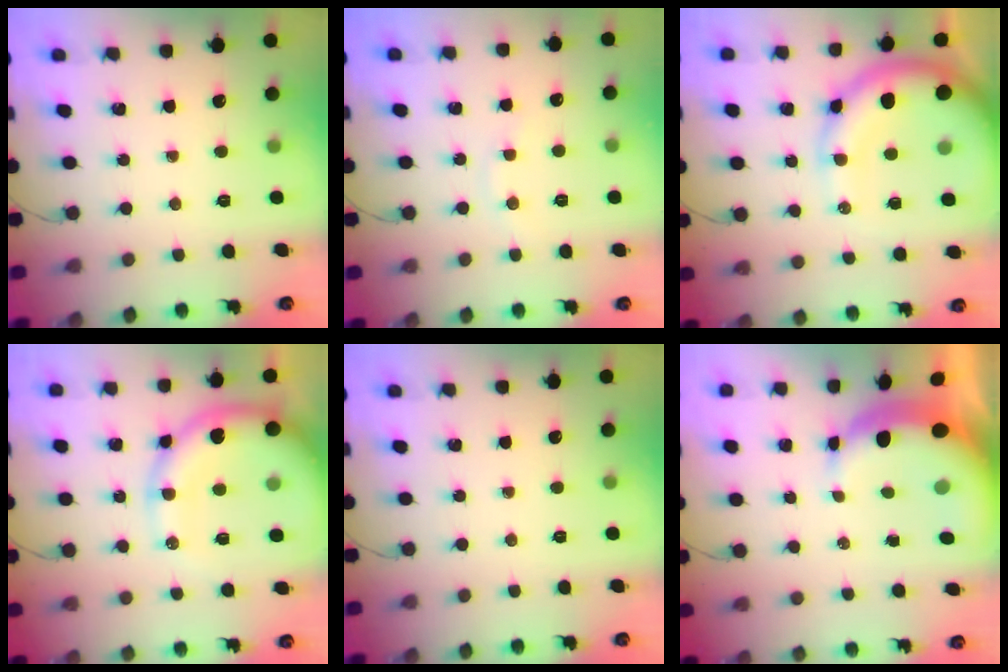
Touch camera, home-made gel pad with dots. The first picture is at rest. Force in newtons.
{"total": 4.4, "press": 4.2, "slide": 1.4}
{"total": 15.8, "press": 15.5, "slide": 3.0}
{"total": 17.3, "press": 17.0, "slide": 3.6}
{"total": 0.0}
{"total": 8.8, "press": 8.6, "slide": 1.7}